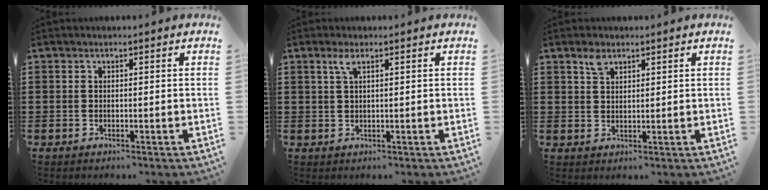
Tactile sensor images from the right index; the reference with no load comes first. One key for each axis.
{"total": 1.9, "fx": 1.0, "fy": 0.5, "fz": 1.6, "tx": -0.035, "ty": 0.003, "tz": 0.016}
{"total": 2.3, "fx": 1.6, "fy": 1.1, "fz": 1.2, "tx": -0.020, "ty": -0.002, "tz": 0.029}